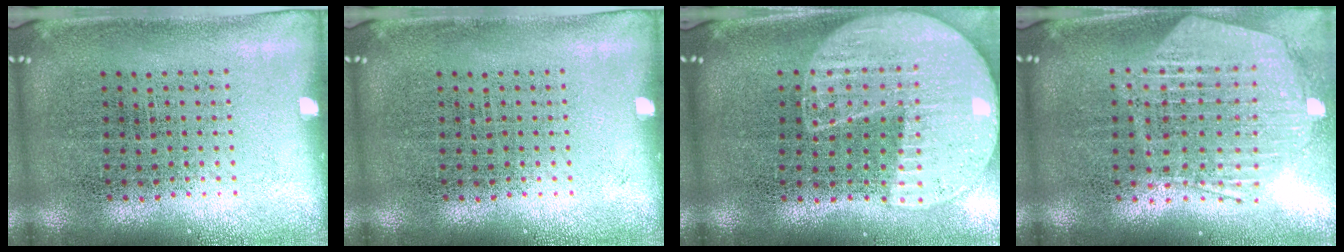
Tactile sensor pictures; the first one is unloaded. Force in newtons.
{"total": 0.0}
{"total": 2.0, "press": 1.8, "slide": 0.8}
{"total": 1.4, "press": 1.4, "slide": 0.4}